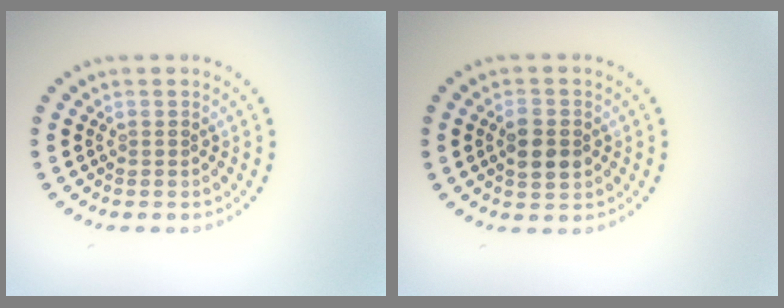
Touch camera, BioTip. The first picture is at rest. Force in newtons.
{"total": 3.1, "press": 3.1, "slide": 0.3}